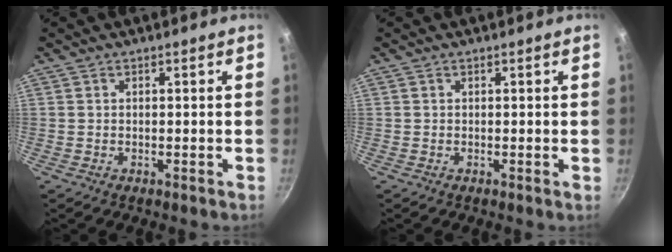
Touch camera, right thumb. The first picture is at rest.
{"total": 0.0}